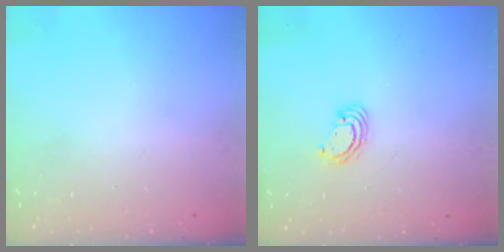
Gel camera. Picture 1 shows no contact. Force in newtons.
{"total": 3.8, "press": 3.8, "slide": 0.1}